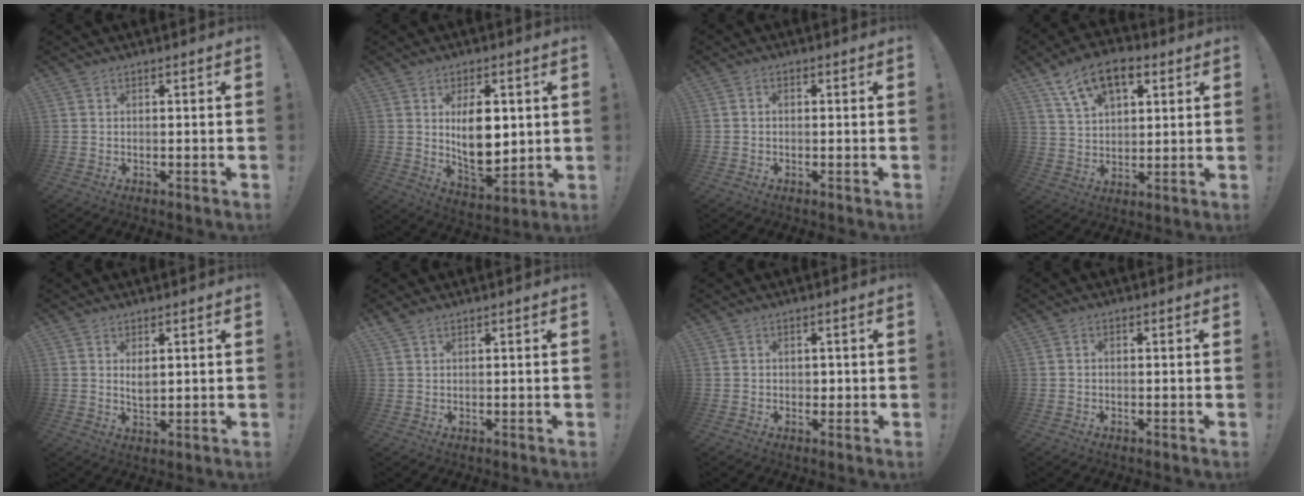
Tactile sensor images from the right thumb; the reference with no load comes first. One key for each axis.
{"total": 13.2, "fx": 2.8, "fy": 7.5, "fz": 10.5, "tx": -0.167, "ty": -0.022, "tz": 0.049}
{"total": 1.3, "fx": -0.7, "fy": 0.8, "fz": 0.7, "tx": -0.014, "ty": 0.005, "tz": -0.012}
{"total": 13.5, "fx": 7.0, "fy": 7.4, "fz": 8.8, "tx": -0.147, "ty": -0.025, "tz": 0.128}
{"total": 3.1, "fx": 1.4, "fy": 1.6, "fz": 2.3, "tx": -0.030, "ty": -0.011, "tz": 0.021}
{"total": 1.6, "fx": 1.2, "fy": 0.7, "fz": 0.8, "tx": -0.016, "ty": -0.001, "tz": 0.022}
{"total": 1.5, "fx": 0.2, "fy": 1.4, "fz": 0.4, "tx": 0.001, "ty": 0.000, "tz": 0.001}
{"total": 0.8, "fx": -0.5, "fy": 0.6, "fz": 0.4, "tx": -0.009, "ty": 0.003, "tz": -0.008}